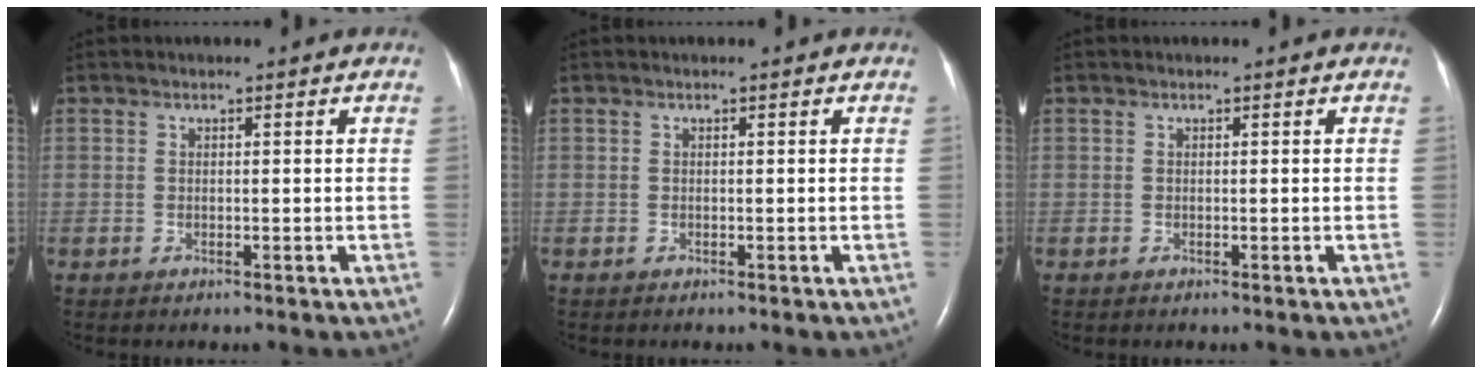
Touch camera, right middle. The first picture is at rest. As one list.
[{"total": 0.0}, {"total": 0.0}]